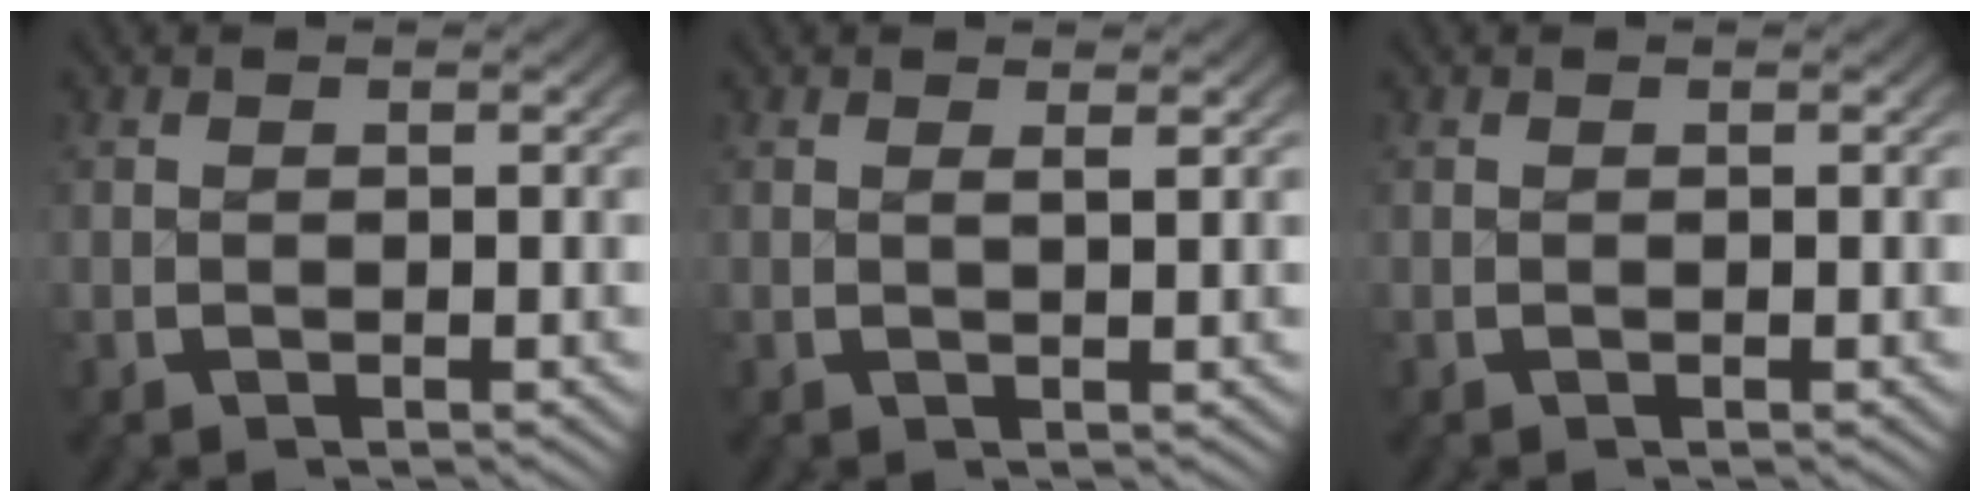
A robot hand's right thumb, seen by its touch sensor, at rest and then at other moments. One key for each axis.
{"total": 0.9, "fx": 0.6, "fy": -0.1, "fz": 0.7, "tx": -0.010, "ty": -0.001, "tz": 0.010}
{"total": 0.0}